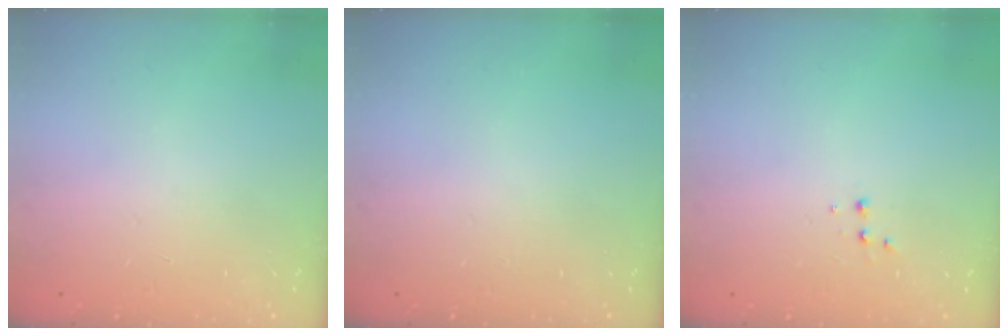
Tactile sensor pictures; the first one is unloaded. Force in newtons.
{"total": 0.0}
{"total": 1.9, "press": 1.9, "slide": 0.2}